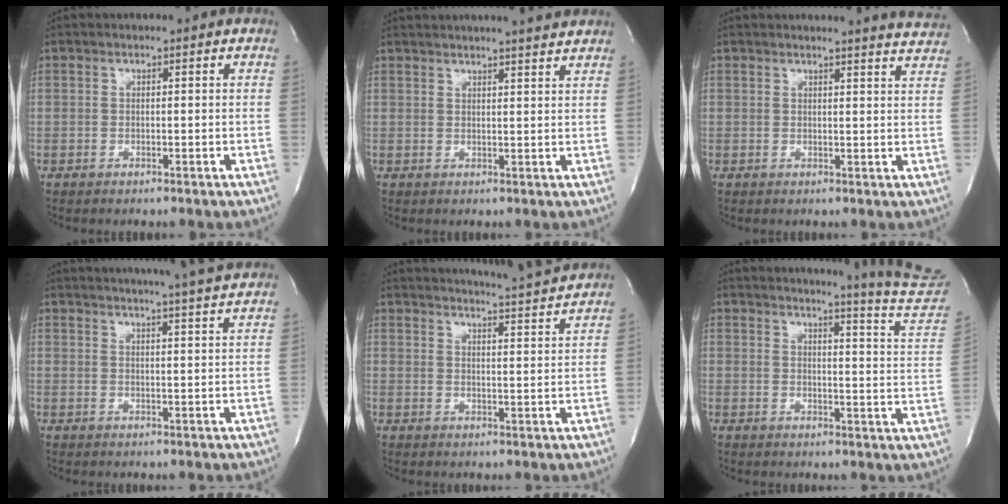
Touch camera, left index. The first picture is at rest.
{"total": 10.5, "force": [9.7, 0.0, 4.1], "torque": [-0.066, 0.012, 0.115]}
{"total": 8.3, "force": [8.2, -0.4, 1.3], "torque": [-0.014, -0.045, 0.070]}
{"total": 14.1, "force": [12.9, -0.7, 5.8], "torque": [-0.098, -0.012, 0.161]}
{"total": 11.9, "force": [11.4, -0.8, 3.4], "torque": [-0.062, -0.020, 0.146]}
{"total": 15.6, "force": [15.1, -2.1, 3.4], "torque": [-0.050, -0.133, 0.157]}